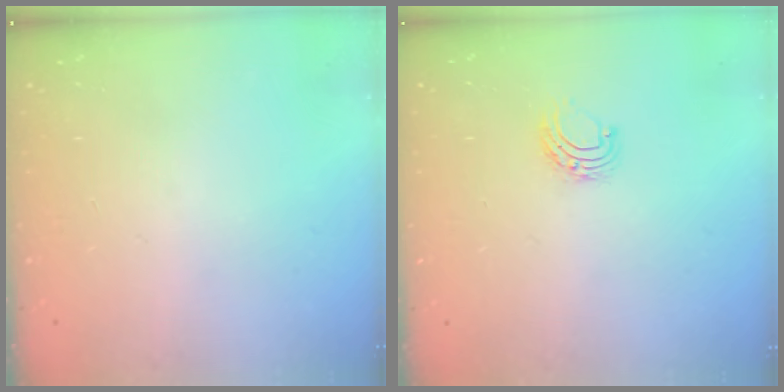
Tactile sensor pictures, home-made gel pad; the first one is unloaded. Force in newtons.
{"total": 4.9, "press": 4.9, "slide": 0.4}